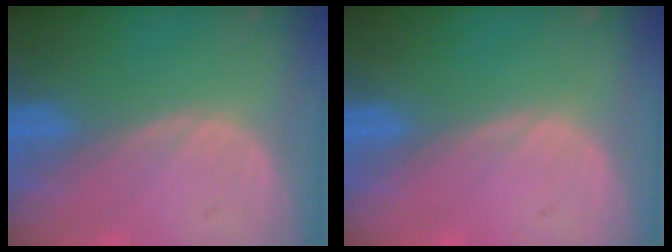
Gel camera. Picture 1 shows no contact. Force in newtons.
{"total": 0.0}